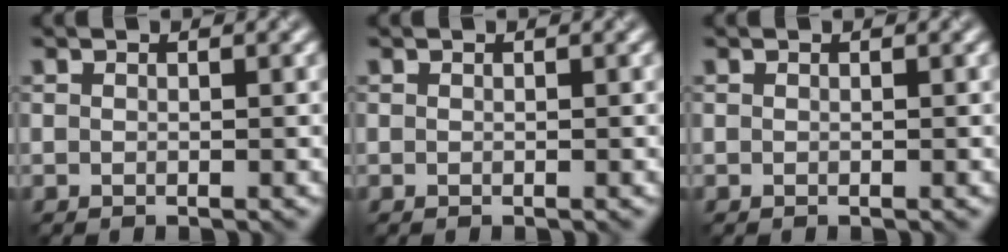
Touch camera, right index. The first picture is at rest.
{"total": 0.0}
{"total": 0.0}